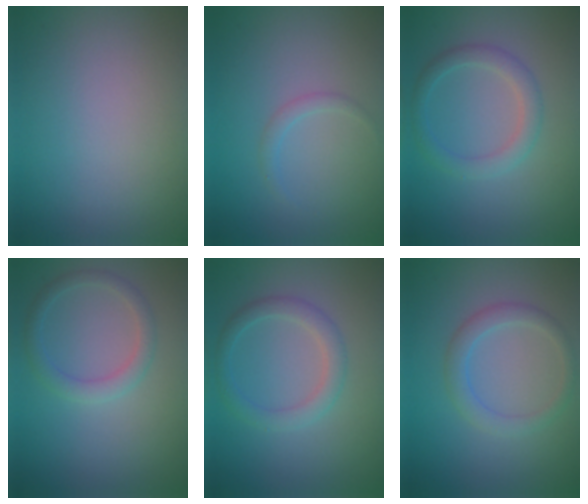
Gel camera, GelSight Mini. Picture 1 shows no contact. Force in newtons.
{"total": 1.0, "press": 1.0, "slide": 0.0}
{"total": 2.4, "press": 2.4, "slide": 0.1}
{"total": 2.0, "press": 2.0, "slide": 0.1}
{"total": 2.4, "press": 2.4, "slide": 0.1}
{"total": 2.2, "press": 2.2, "slide": 0.0}